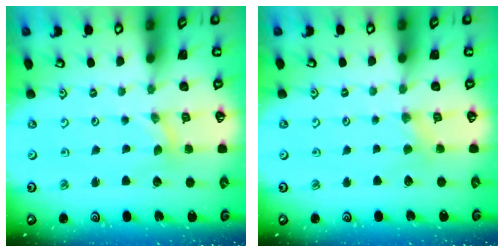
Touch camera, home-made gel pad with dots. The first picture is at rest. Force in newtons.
{"total": 1.8, "press": 1.8, "slide": 0.3}